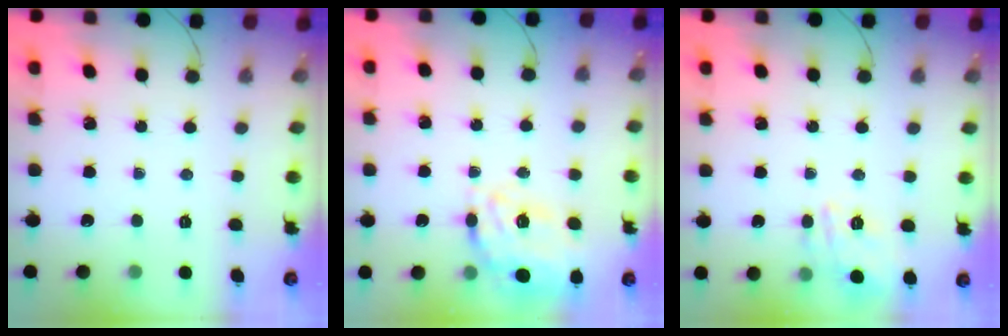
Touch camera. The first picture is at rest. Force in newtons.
{"total": 13.5, "press": 12.8, "slide": 4.4}
{"total": 4.2, "press": 4.1, "slide": 0.8}